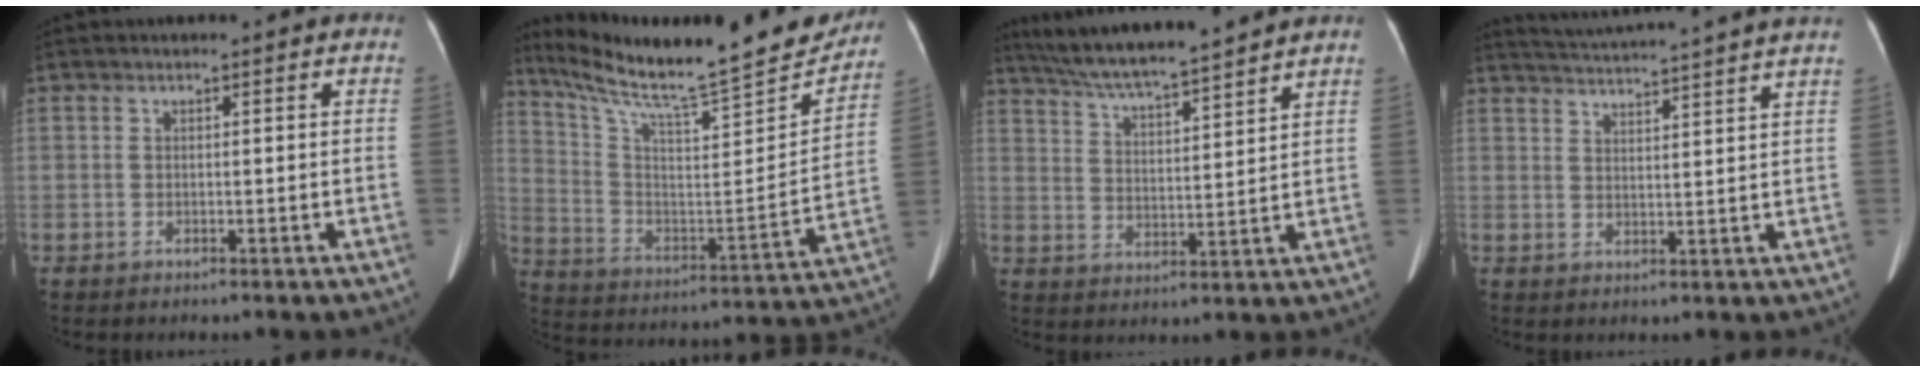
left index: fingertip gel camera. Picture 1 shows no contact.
{"total": 26.9, "force": [23.3, 3.0, 12.9], "torque": [-0.222, -0.048, 0.340]}
{"total": 14.8, "force": [13.3, 0.2, 6.6], "torque": [-0.121, 0.018, 0.217]}
{"total": 16.6, "force": [15.4, -1.3, 6.1], "torque": [-0.117, -0.019, 0.201]}